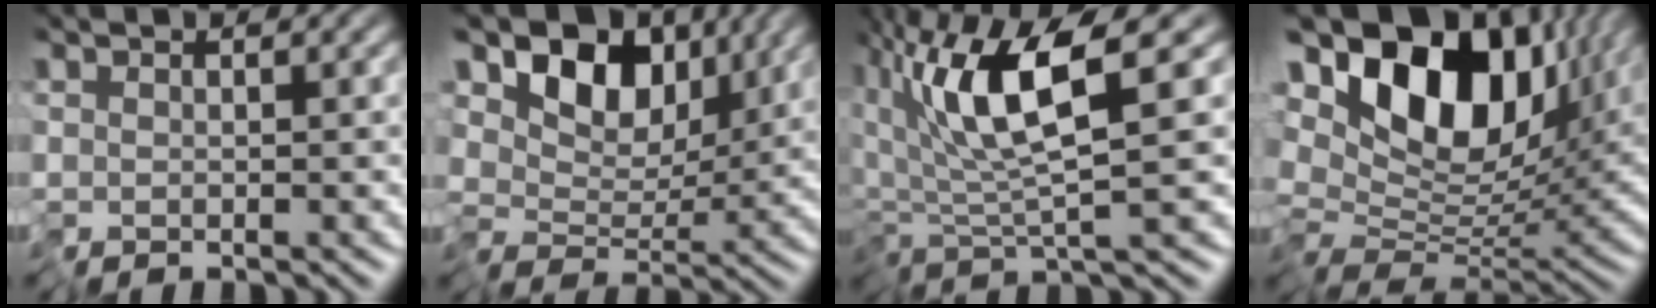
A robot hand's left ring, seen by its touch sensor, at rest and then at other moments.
{"total": 7.6, "force": [3.8, 4.7, 4.7], "torque": [-0.073, -0.003, 0.059]}
{"total": 7.1, "force": [2.4, 1.2, 6.5], "torque": [-0.140, 0.003, 0.041]}
{"total": 15.1, "force": [5.6, 8.6, 11.0], "torque": [-0.208, 0.034, 0.088]}